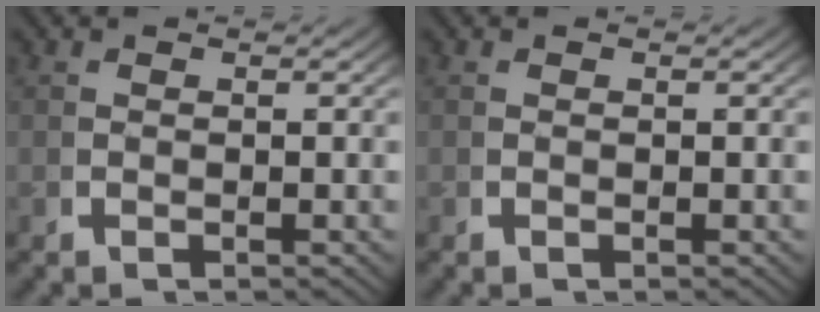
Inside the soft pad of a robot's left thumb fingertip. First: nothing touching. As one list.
[{"total": 0.0}]